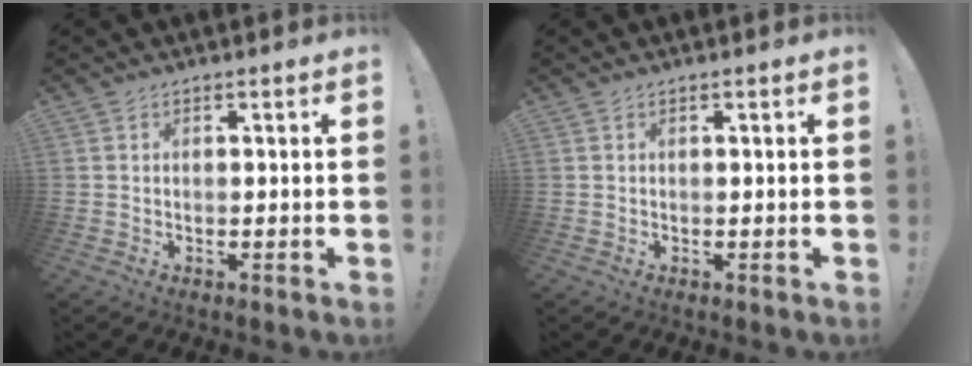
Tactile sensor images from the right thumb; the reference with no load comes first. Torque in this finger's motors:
{"motor_torque": [-0.12, 0.13, -0.06, 0.00, 0.01]}